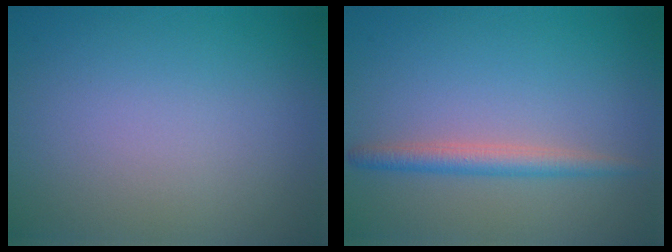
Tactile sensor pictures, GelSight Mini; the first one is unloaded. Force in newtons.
{"total": 2.3, "press": 2.3, "slide": 0.1}